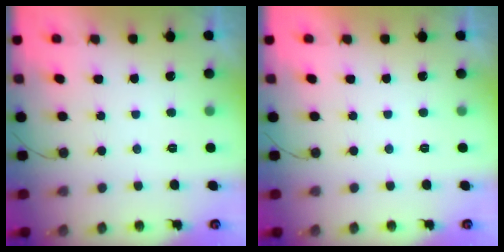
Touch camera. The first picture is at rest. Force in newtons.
{"total": 1.8, "press": 1.8, "slide": 0.1}